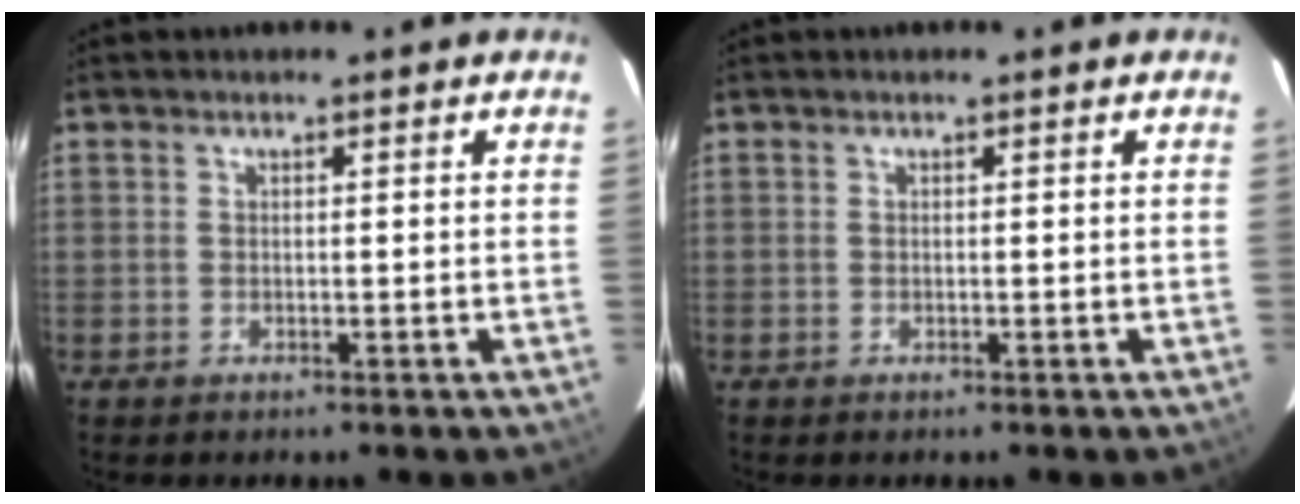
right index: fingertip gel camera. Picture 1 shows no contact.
{"total": 0.0}